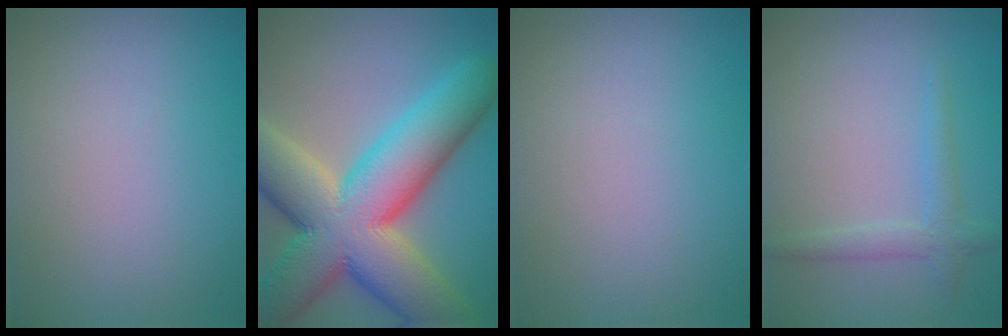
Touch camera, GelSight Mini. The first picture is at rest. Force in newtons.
{"total": 16.0, "press": 16.0, "slide": 1.2}
{"total": 0.0}
{"total": 1.9, "press": 1.9, "slide": 0.1}